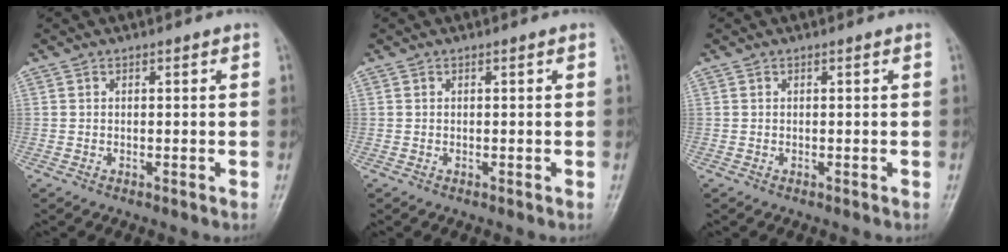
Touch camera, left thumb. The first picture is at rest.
{"total": 0.0}
{"total": 0.0}